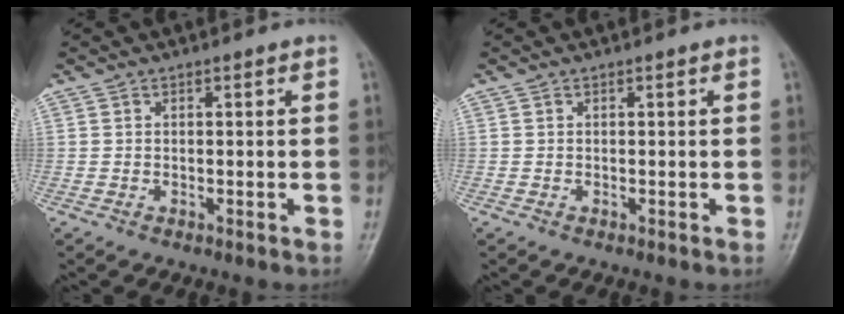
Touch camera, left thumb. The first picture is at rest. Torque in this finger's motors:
{"motor_torque": [0.00, 0.00, -0.07, -0.07, 0.00]}